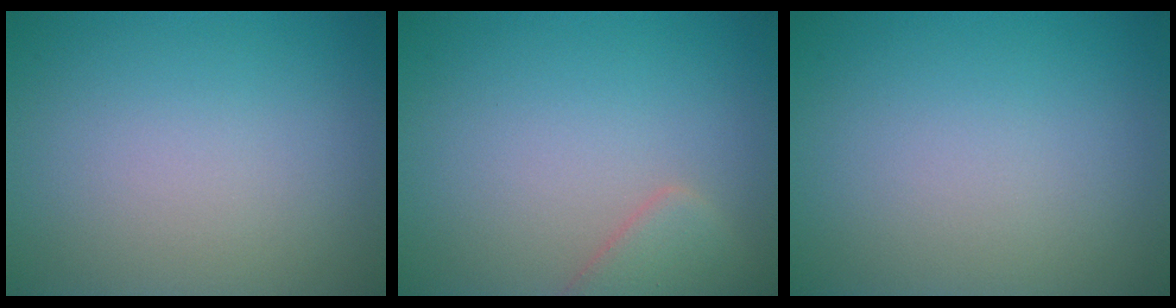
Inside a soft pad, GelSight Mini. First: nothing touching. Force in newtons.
{"total": 2.4, "press": 2.4, "slide": 0.2}
{"total": 0.0}